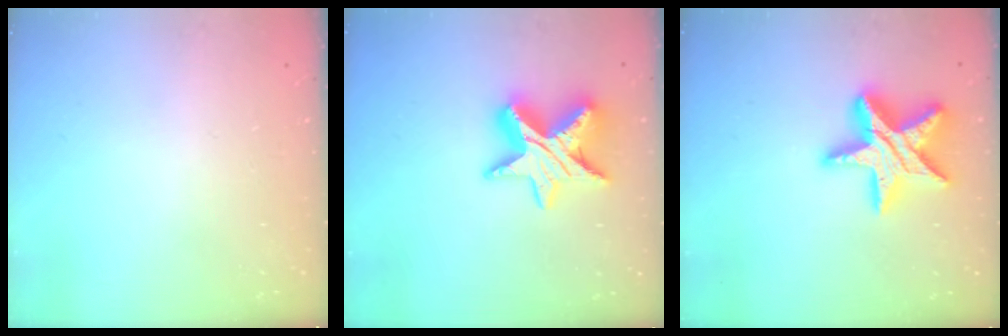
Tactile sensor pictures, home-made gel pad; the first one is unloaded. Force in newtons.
{"total": 15.5, "press": 15.5, "slide": 1.1}
{"total": 21.1, "press": 21.0, "slide": 1.7}